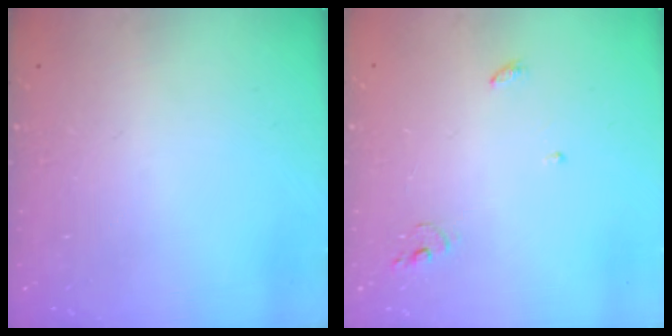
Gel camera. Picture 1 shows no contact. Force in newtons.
{"total": 3.7, "press": 3.6, "slide": 0.3}